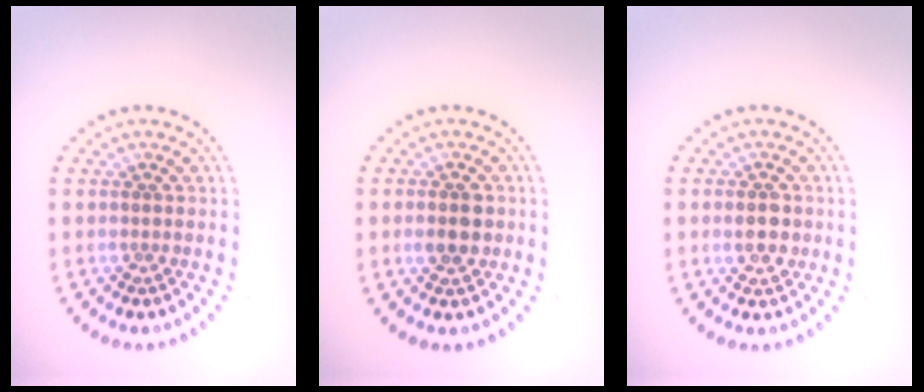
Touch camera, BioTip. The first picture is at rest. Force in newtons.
{"total": 2.8, "press": 2.8, "slide": 0.2}
{"total": 2.1, "press": 2.1, "slide": 0.3}